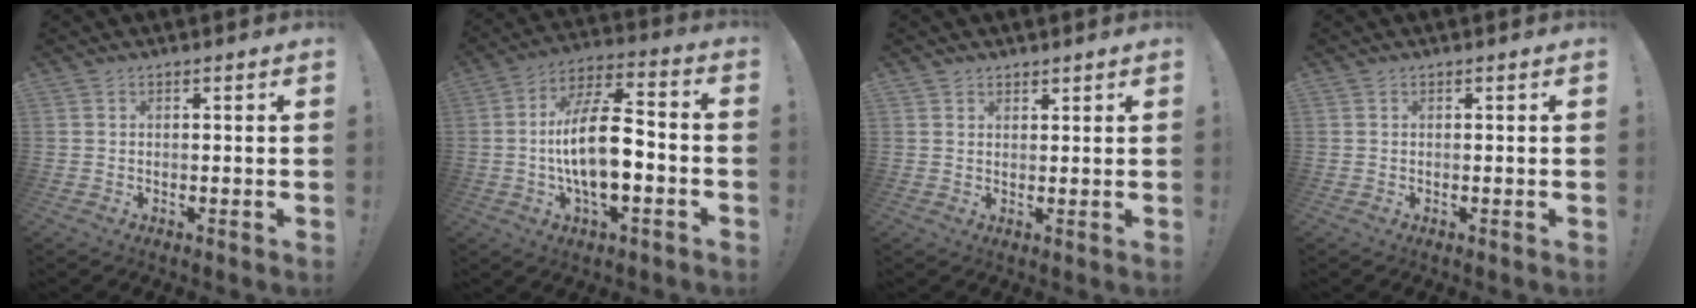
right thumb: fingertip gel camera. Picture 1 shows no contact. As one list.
[{"total": 16.2, "force": [-2.7, 6.7, 14.5], "torque": [-0.277, 0.007, -0.051]}, {"total": 2.0, "force": [1.7, 1.0, 0.0], "torque": [0.014, -0.012, 0.030]}, {"total": 0.0}]